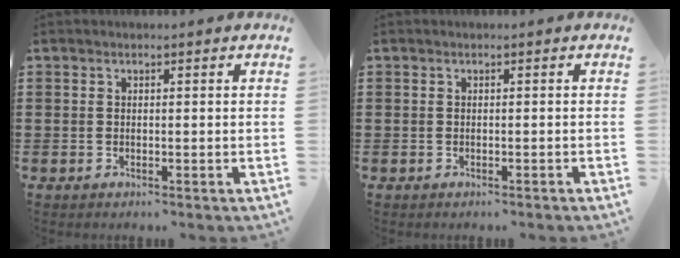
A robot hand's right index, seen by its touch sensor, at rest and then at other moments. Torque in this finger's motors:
{"motor_torque": [-0.28, 0.35, 0.04, -0.01]}